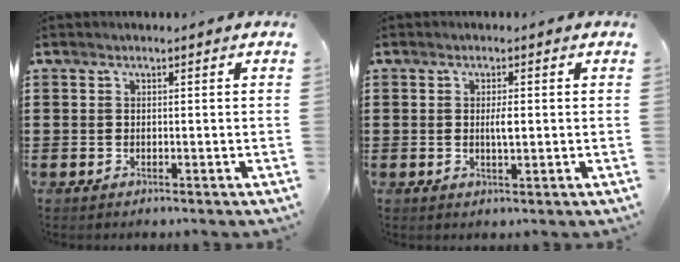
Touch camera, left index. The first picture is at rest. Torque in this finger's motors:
{"motor_torque": [0.80, 0.00, 0.08, 0.05]}